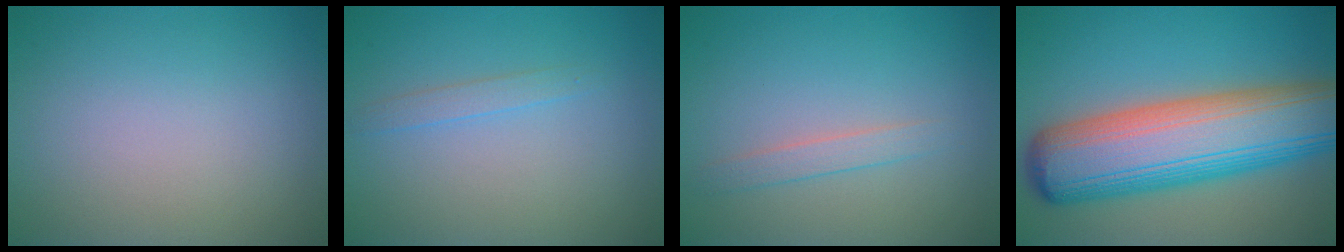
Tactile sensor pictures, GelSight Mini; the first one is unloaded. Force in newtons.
{"total": 1.1, "press": 1.1, "slide": 0.2}
{"total": 1.5, "press": 1.5, "slide": 0.1}
{"total": 13.4, "press": 13.4, "slide": 0.4}